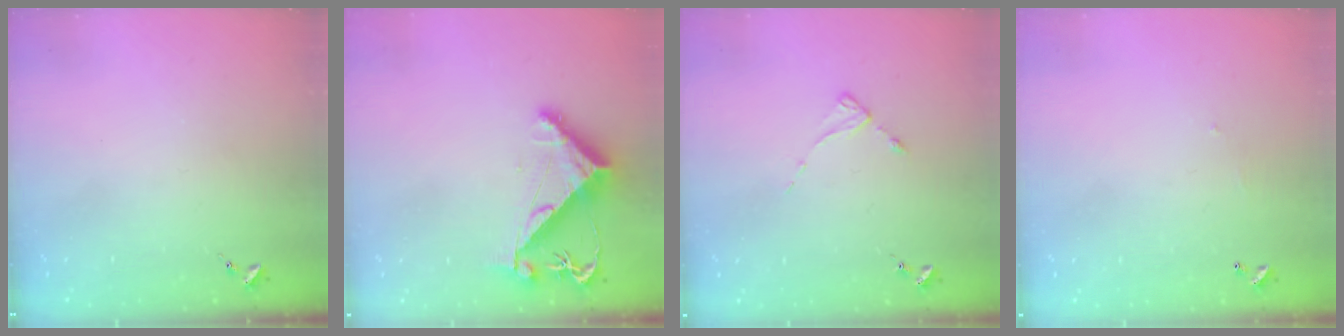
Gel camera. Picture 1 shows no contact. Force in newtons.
{"total": 8.0, "press": 8.0, "slide": 0.7}
{"total": 2.1, "press": 2.0, "slide": 0.4}
{"total": 3.8, "press": 3.8, "slide": 0.1}